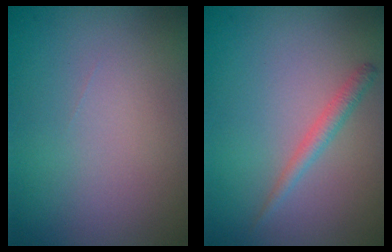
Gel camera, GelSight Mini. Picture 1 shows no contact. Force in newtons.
{"total": 1.4, "press": 1.4, "slide": 0.1}